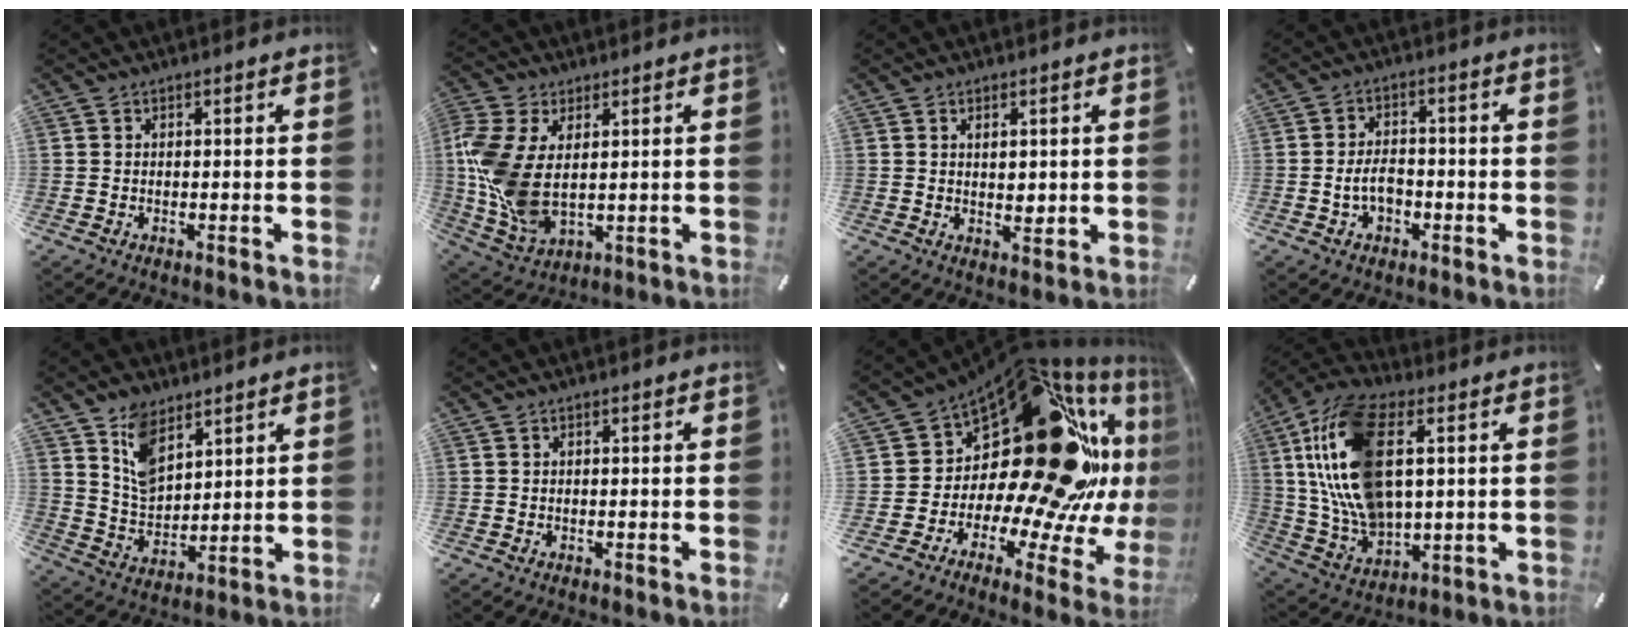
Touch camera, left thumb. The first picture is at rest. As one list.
[{"total": 12.2, "force": [1.4, 8.0, 9.1], "torque": [-0.217, -0.010, 0.033]}, {"total": 2.8, "force": [0.8, 1.4, 2.3], "torque": [-0.039, 0.001, 0.011]}, {"total": 5.5, "force": [-1.5, 3.7, 3.8], "torque": [-0.080, 0.009, -0.029]}, {"total": 9.5, "force": [6.0, 5.7, 4.6], "torque": [-0.101, -0.023, 0.118]}, {"total": 0.0}, {"total": 33.3, "force": [10.6, 18.3, 25.6], "torque": [-0.351, -0.151, 0.234]}, {"total": 19.0, "force": [4.4, 11.4, 14.5], "torque": [-0.348, -0.005, 0.076]}]